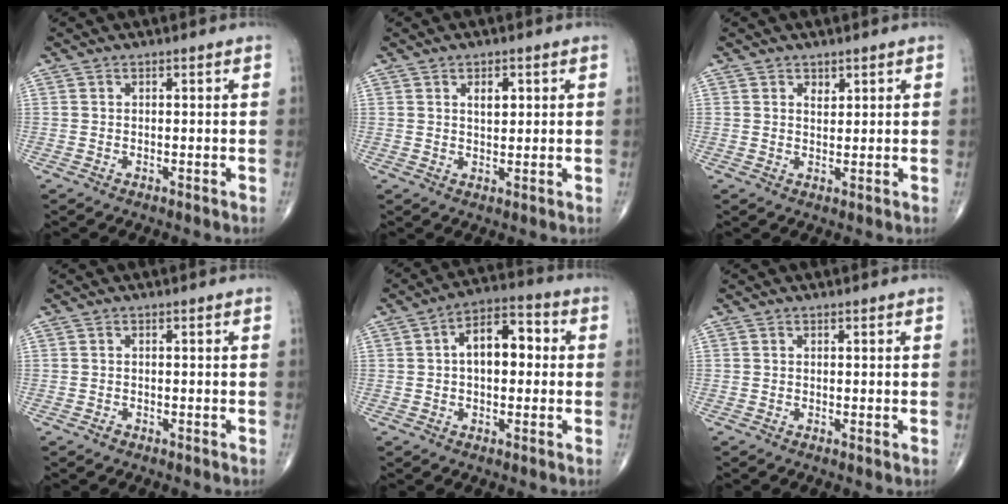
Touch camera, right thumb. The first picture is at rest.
{"total": 3.2, "force": [1.2, 1.8, 2.4], "torque": [-0.027, -0.005, 0.018]}
{"total": 1.7, "force": [1.1, 1.1, 0.8], "torque": [-0.003, -0.007, 0.017]}
{"total": 0.8, "force": [-0.6, 0.5, 0.3], "torque": [-0.004, 0.002, -0.013]}
{"total": 10.1, "force": [1.0, 5.8, 8.2], "torque": [-0.109, 0.028, 0.007]}
{"total": 0.7, "force": [-0.1, 0.2, 0.6], "torque": [-0.015, -0.003, -0.005]}